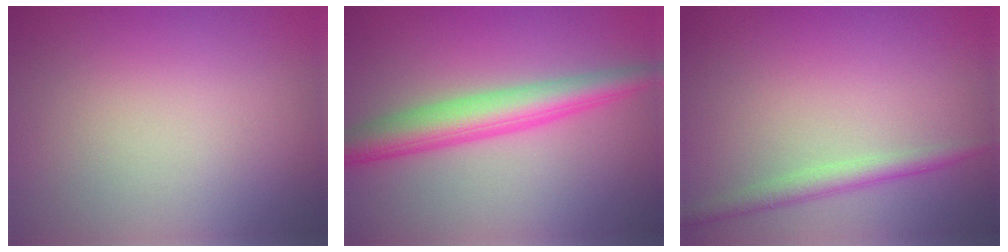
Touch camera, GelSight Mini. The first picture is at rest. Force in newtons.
{"total": 5.0, "press": 5.0, "slide": 0.1}
{"total": 2.1, "press": 2.1, "slide": 0.0}